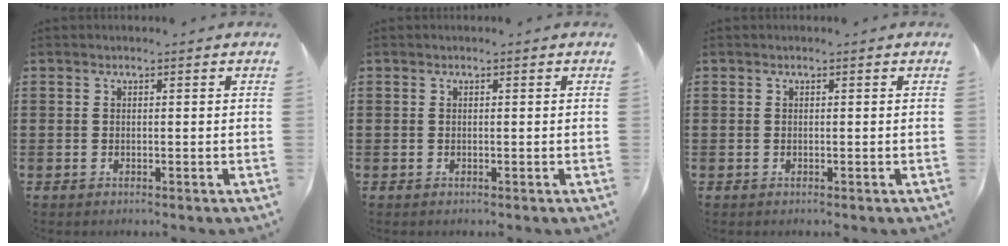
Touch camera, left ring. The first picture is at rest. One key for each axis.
{"total": 0.0}
{"total": 0.0}